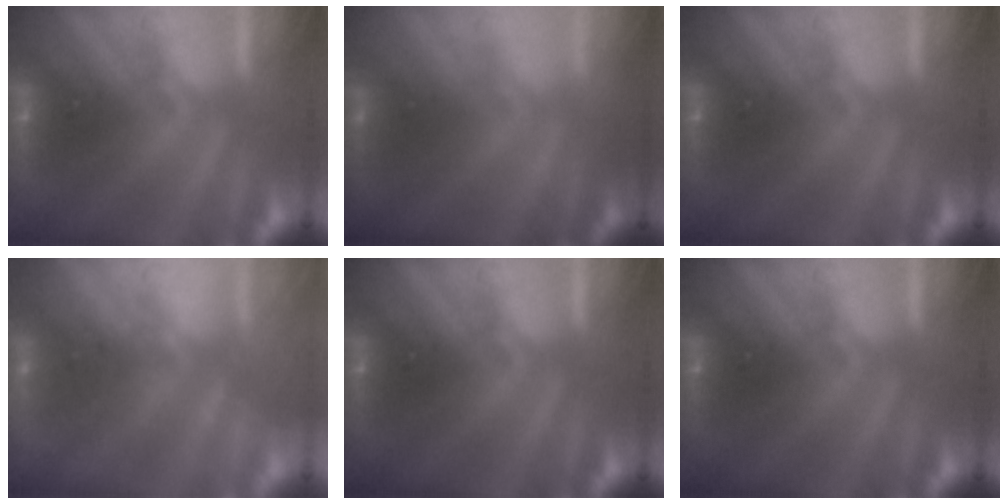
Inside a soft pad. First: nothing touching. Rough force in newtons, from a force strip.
{"total": 2.1}
{"total": 0.0}
{"total": 2.4}
{"total": 0.0}
{"total": 0.0}